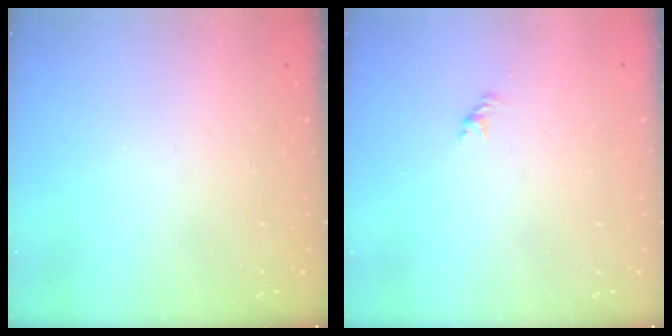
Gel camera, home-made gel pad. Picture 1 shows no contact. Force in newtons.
{"total": 1.0, "press": 0.9, "slide": 0.4}